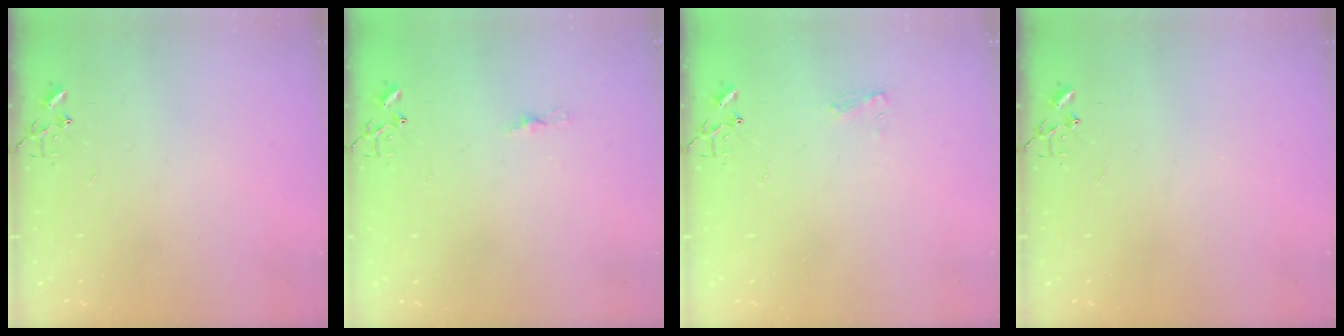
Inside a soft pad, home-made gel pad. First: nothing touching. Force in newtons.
{"total": 3.8, "press": 3.7, "slide": 0.3}
{"total": 5.7, "press": 5.7, "slide": 0.7}
{"total": 0.0}